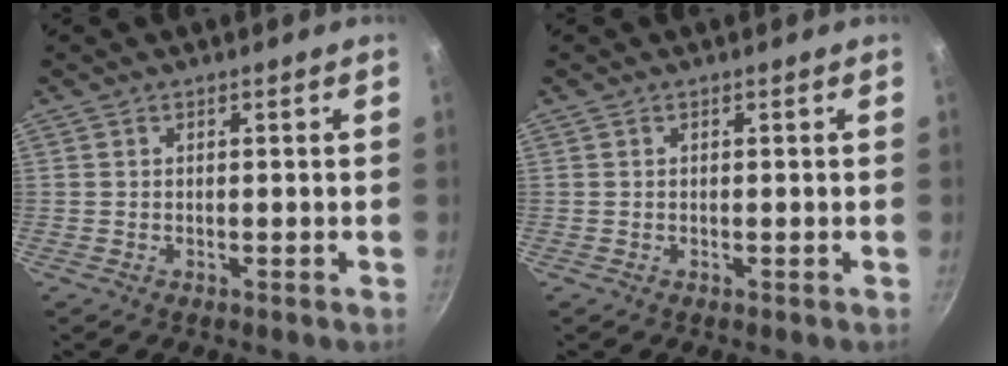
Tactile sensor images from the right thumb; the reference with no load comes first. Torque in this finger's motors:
{"motor_torque": [-0.22, 0.23, 0.06, 0.07, 0.00]}